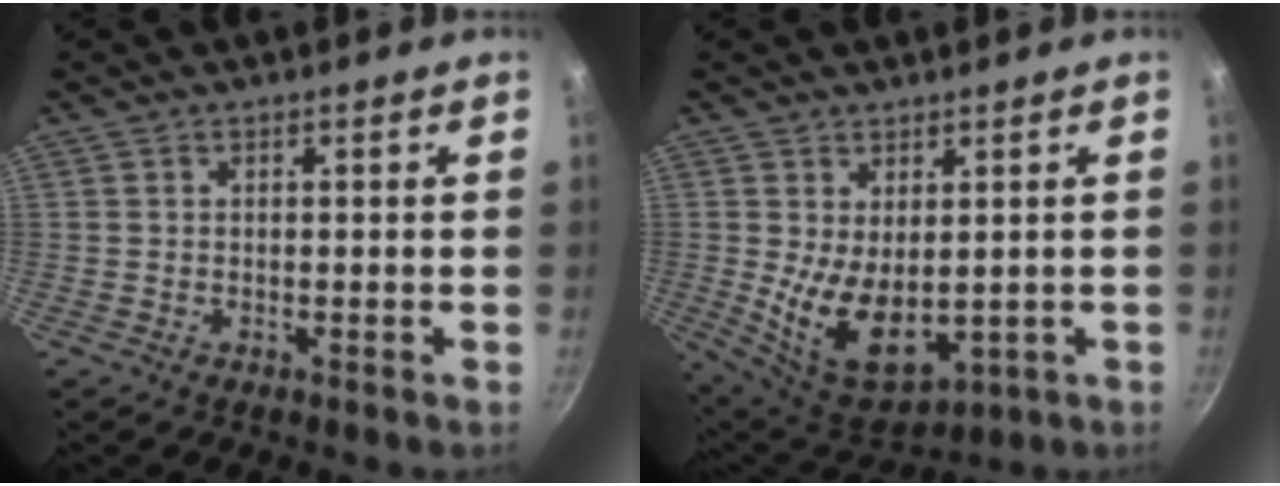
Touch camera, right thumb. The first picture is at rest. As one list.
[{"total": 11.6, "force": [0.0, 6.8, 9.4], "torque": [-0.139, -0.030, 0.028]}]